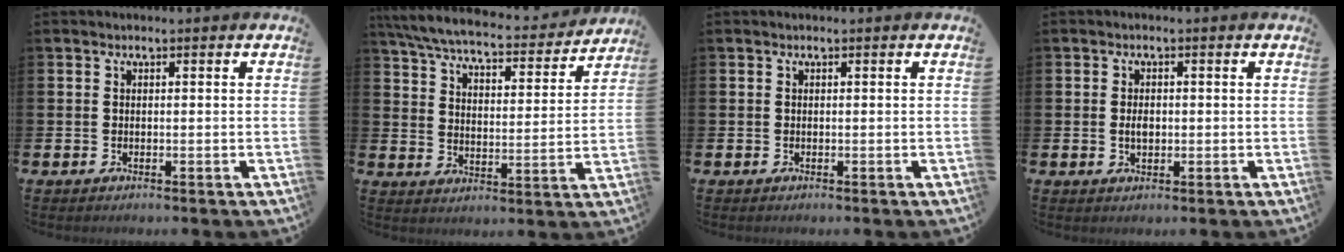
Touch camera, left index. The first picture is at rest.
{"total": 6.8, "force": [6.3, 0.9, 2.4], "torque": [-0.079, -0.045, 0.105]}
{"total": 0.0}
{"total": 1.9, "force": [0.0, 1.2, 1.5], "torque": [-0.022, 0.003, -0.004]}